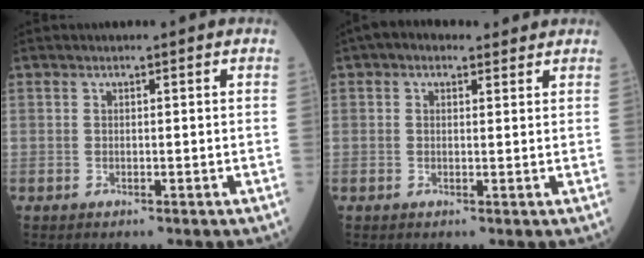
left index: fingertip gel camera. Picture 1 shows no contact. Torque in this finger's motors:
{"motor_torque": [1.02, -1.09, 0.19, 0.09]}